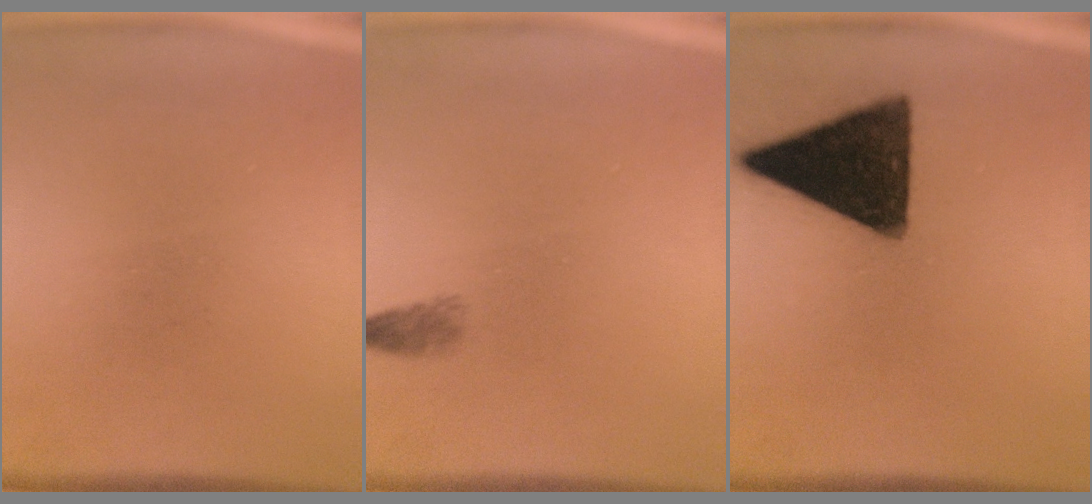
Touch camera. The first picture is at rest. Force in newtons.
{"total": 1.3}
{"total": 16.1}